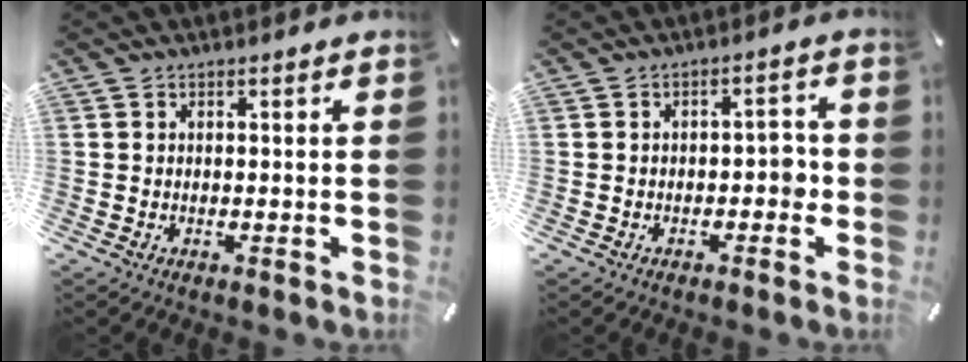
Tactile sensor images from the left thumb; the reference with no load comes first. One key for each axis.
{"total": 4.2, "fx": -1.2, "fy": 2.4, "fz": 3.2, "tx": -0.048, "ty": 0.011, "tz": -0.025}